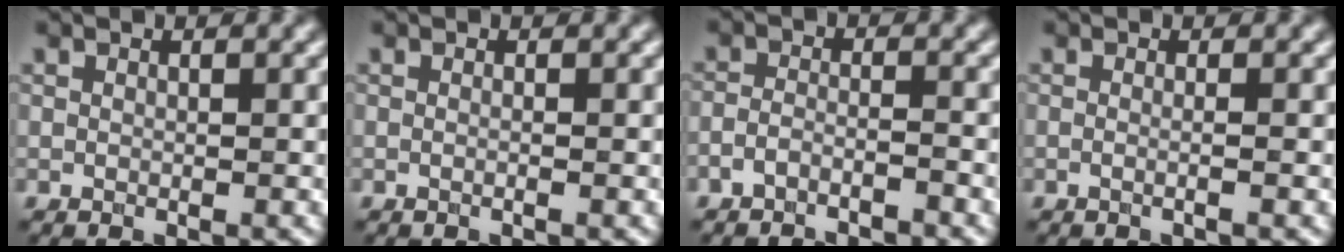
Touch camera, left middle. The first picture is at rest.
{"total": 0.6, "force": [-0.1, 0.2, 0.6], "torque": [-0.010, -0.010, -0.008]}
{"total": 2.2, "force": [-2.1, 0.4, 0.7], "torque": [-0.011, 0.001, -0.043]}
{"total": 2.0, "force": [0.2, 1.0, 1.7], "torque": [0.004, -0.006, -0.025]}